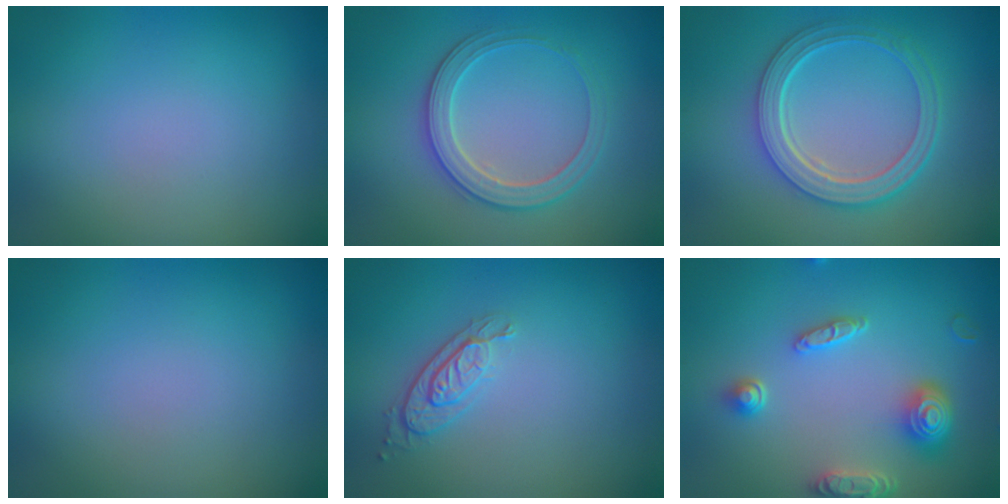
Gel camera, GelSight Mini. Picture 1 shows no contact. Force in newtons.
{"total": 2.8, "press": 2.8, "slide": 0.3}
{"total": 5.4, "press": 4.0, "slide": 3.6}
{"total": 0.0}
{"total": 2.0, "press": 1.8, "slide": 0.9}
{"total": 4.6, "press": 3.9, "slide": 2.5}